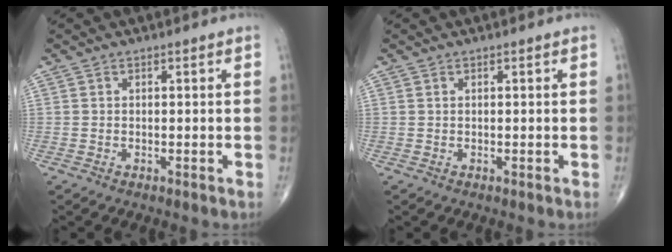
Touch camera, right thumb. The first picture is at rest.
{"total": 0.0}